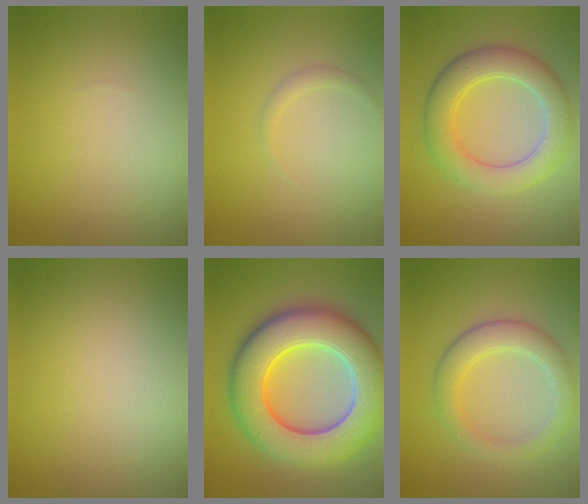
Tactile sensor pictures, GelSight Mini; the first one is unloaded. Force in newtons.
{"total": 0.8, "press": 0.8, "slide": 0.1}
{"total": 5.8, "press": 5.8, "slide": 0.1}
{"total": 0.0}
{"total": 12.6, "press": 12.5, "slide": 0.8}
{"total": 3.9, "press": 3.9, "slide": 0.2}